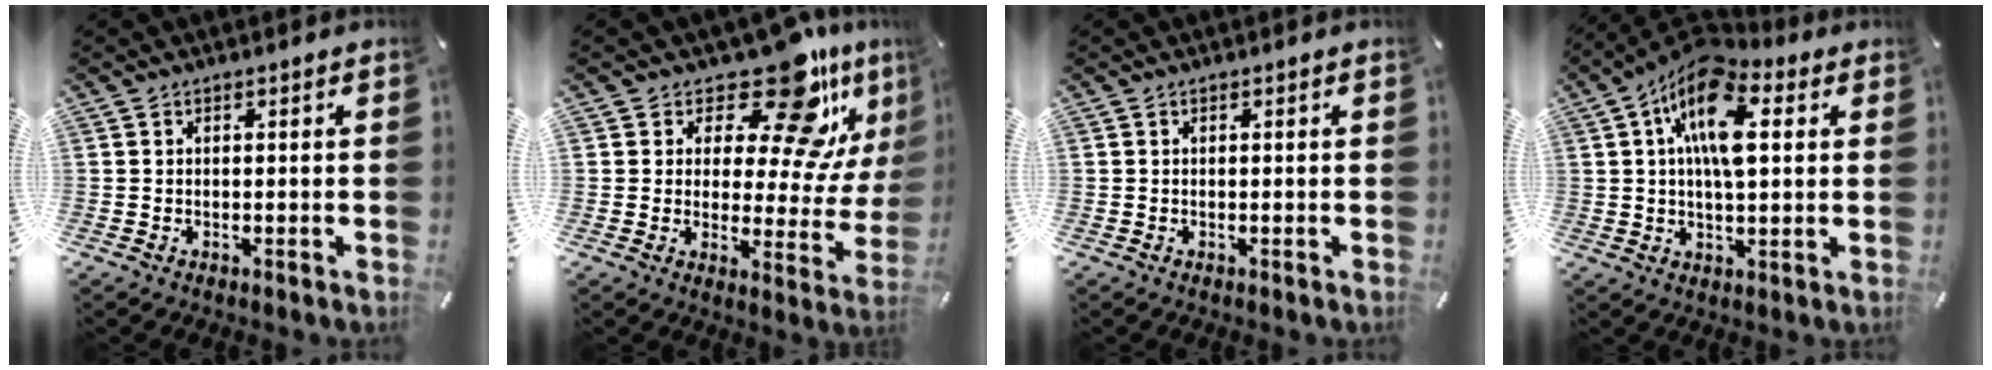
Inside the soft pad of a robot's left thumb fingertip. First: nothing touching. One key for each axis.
{"total": 18.0, "fx": 12.8, "fy": 6.3, "fz": 10.9, "tx": -0.157, "ty": -0.113, "tz": 0.209}
{"total": 0.0}
{"total": 14.7, "fx": 4.5, "fy": 7.1, "fz": 12.0, "tx": -0.225, "ty": -0.009, "tz": 0.076}